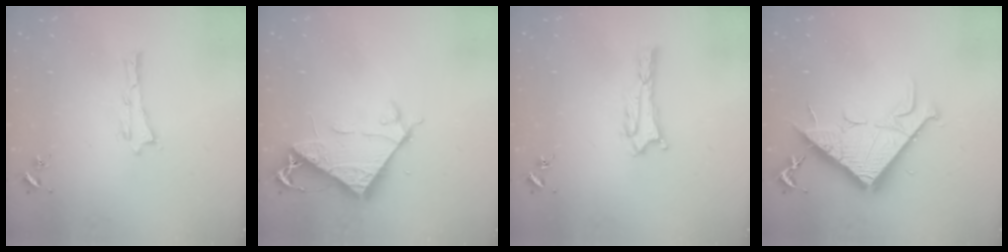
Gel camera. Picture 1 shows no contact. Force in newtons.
{"total": 7.5, "press": 7.5, "slide": 0.5}
{"total": 1.7, "press": 1.7, "slide": 0.3}
{"total": 11.9, "press": 11.9, "slide": 0.2}